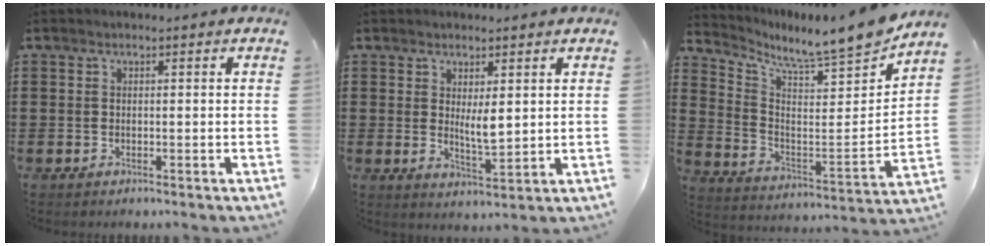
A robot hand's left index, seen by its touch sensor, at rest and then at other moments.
{"total": 4.3, "force": [1.6, 1.2, 3.8], "torque": [-0.060, -0.008, 0.026]}
{"total": 7.6, "force": [7.1, 0.1, 2.7], "torque": [-0.064, -0.074, 0.108]}